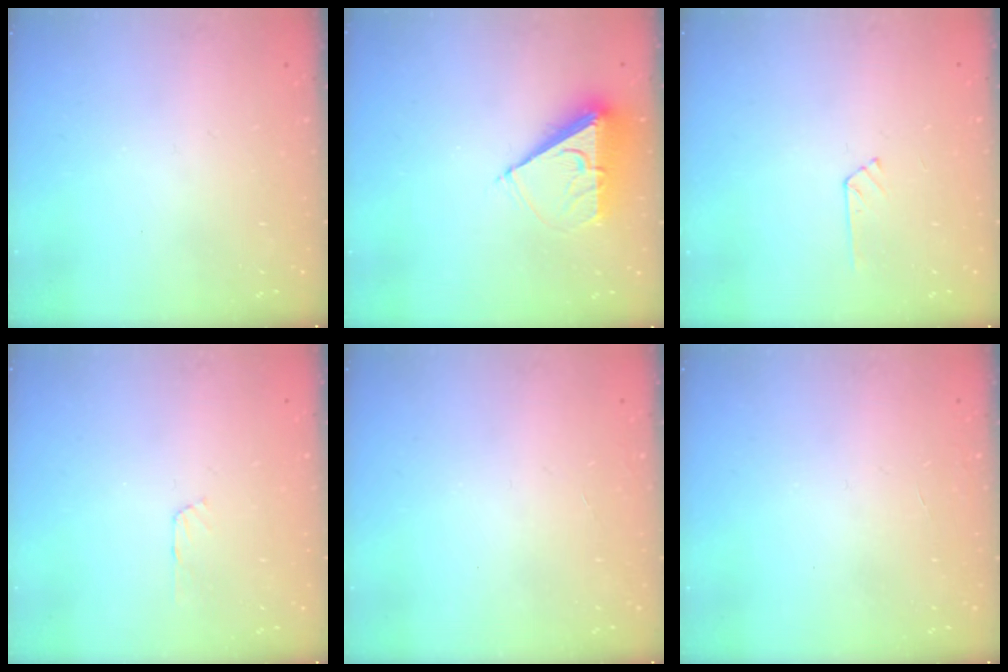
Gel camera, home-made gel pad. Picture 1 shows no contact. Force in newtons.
{"total": 7.3, "press": 7.3, "slide": 0.6}
{"total": 2.8, "press": 2.8, "slide": 0.3}
{"total": 3.0, "press": 2.9, "slide": 0.4}
{"total": 0.0}
{"total": 0.0}